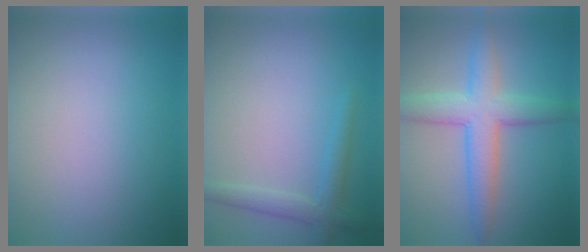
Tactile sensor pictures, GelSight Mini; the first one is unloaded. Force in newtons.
{"total": 2.3, "press": 2.3, "slide": 0.1}
{"total": 5.5, "press": 5.5, "slide": 0.1}